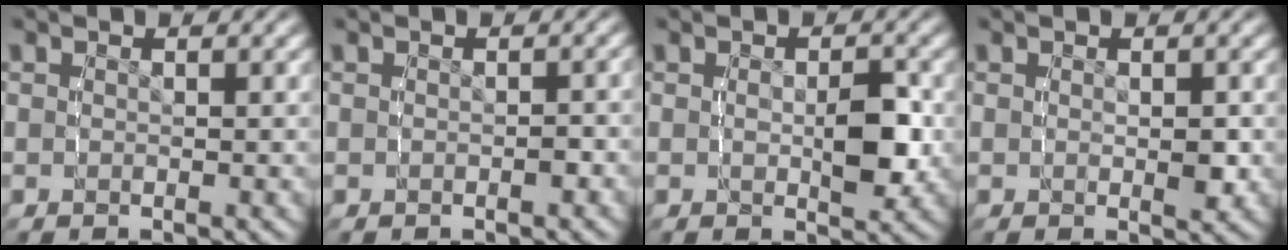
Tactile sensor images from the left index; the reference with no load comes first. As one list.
[{"total": 0.6, "force": [-0.4, 0.4, 0.2], "torque": [-0.005, 0.002, -0.008]}, {"total": 2.1, "force": [0.2, 0.9, 1.8], "torque": [-0.030, -0.003, 0.001]}, {"total": 1.1, "force": [0.2, 0.7, 0.8], "torque": [-0.010, -0.003, 0.003]}]